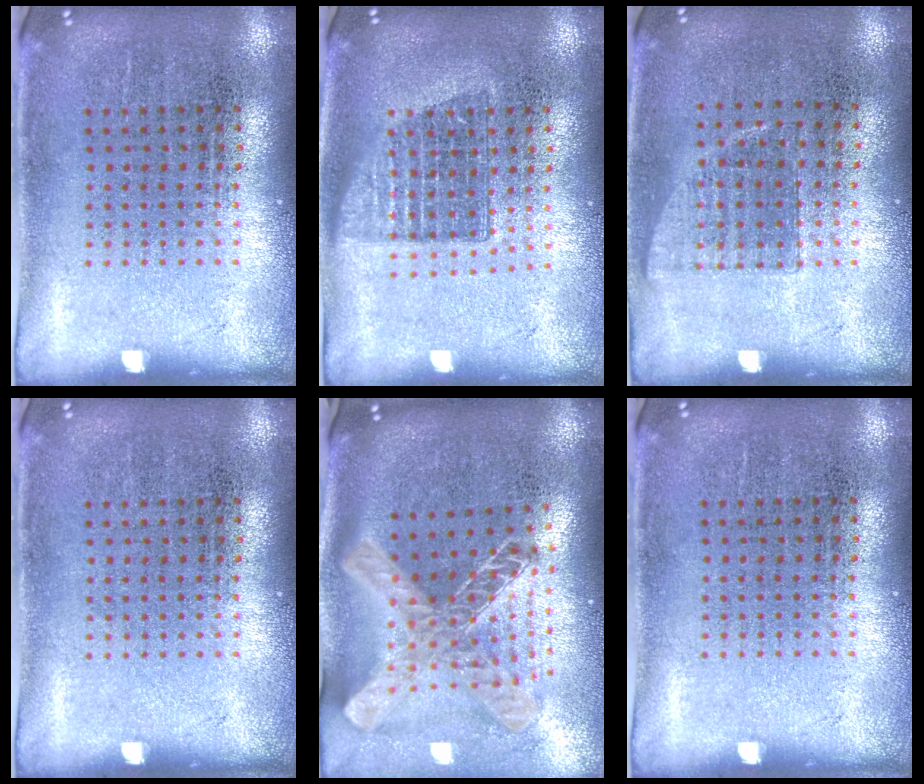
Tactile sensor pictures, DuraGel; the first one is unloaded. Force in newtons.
{"total": 1.4, "press": 1.1, "slide": 0.8}
{"total": 0.6, "press": 0.6, "slide": 0.2}
{"total": 0.0}
{"total": 2.2, "press": 1.7, "slide": 1.4}
{"total": 0.0}